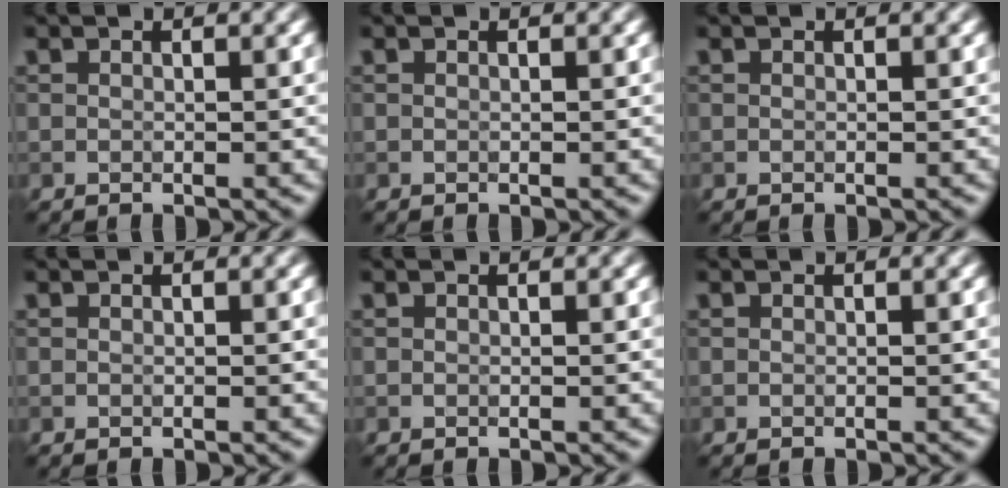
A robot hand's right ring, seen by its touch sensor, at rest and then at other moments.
{"total": 0.0}
{"total": 0.0}
{"total": 0.0}
{"total": 0.0}
{"total": 0.0}